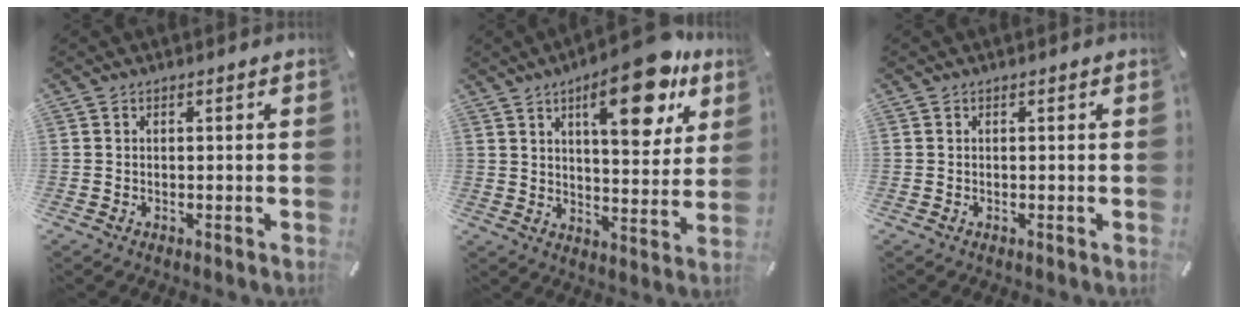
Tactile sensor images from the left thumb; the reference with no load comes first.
{"total": 17.7, "force": [10.1, 6.7, 12.9], "torque": [-0.170, -0.050, 0.155]}
{"total": 0.0}